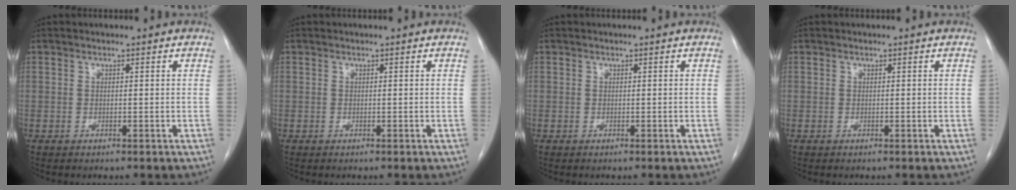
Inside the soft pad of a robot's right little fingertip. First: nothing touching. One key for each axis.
{"total": 0.0}
{"total": 0.0}
{"total": 0.0}